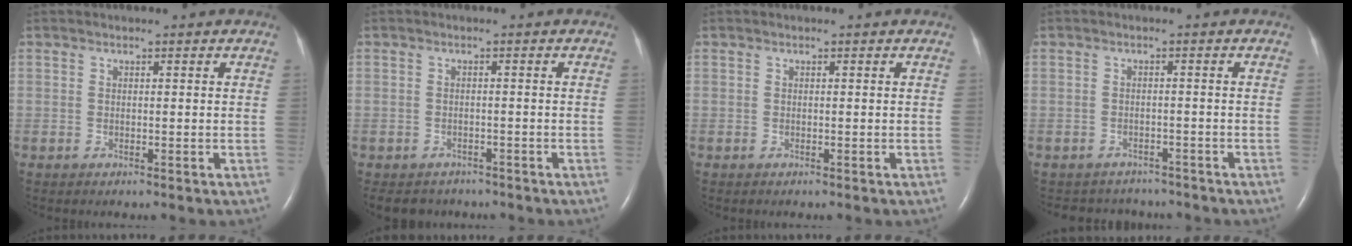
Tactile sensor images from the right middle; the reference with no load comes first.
{"total": 5.4, "force": [-4.6, 2.7, 0.6], "torque": [-0.009, -0.001, -0.059]}
{"total": 0.0}
{"total": 5.9, "force": [-5.5, 2.2, 0.0], "torque": [-0.003, 0.008, -0.068]}